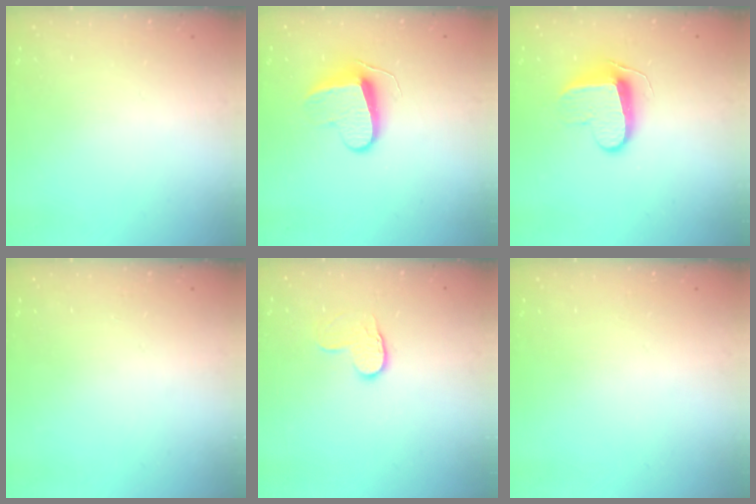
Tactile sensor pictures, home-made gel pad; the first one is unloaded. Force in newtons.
{"total": 8.9, "press": 8.9, "slide": 0.1}
{"total": 9.5, "press": 9.5, "slide": 0.1}
{"total": 0.0}
{"total": 6.2, "press": 6.2, "slide": 0.4}
{"total": 0.0}